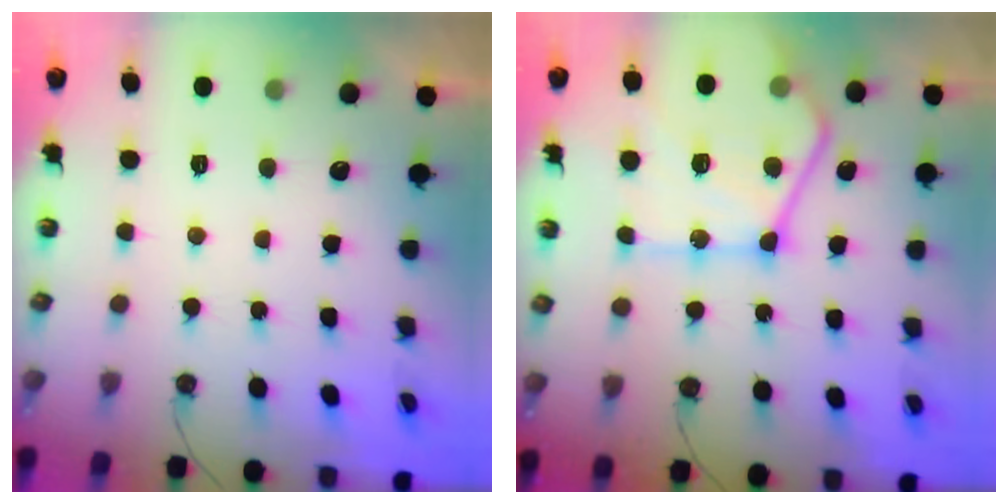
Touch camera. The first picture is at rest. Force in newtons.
{"total": 25.4, "press": 25.2, "slide": 2.8}